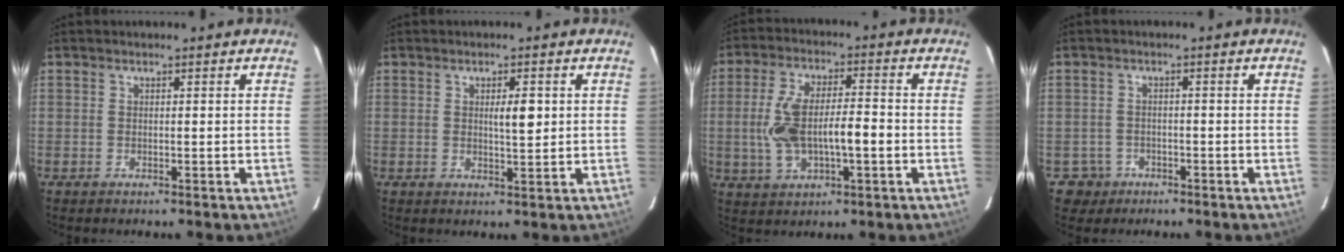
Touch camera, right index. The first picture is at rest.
{"total": 3.1, "force": [0.7, 0.7, 3.0], "torque": [-0.047, -0.002, 0.010]}
{"total": 10.7, "force": [-1.3, 3.6, 10.0], "torque": [-0.203, 0.018, -0.017]}
{"total": 3.7, "force": [-1.6, 3.3, -0.7], "torque": [0.014, 0.013, -0.024]}